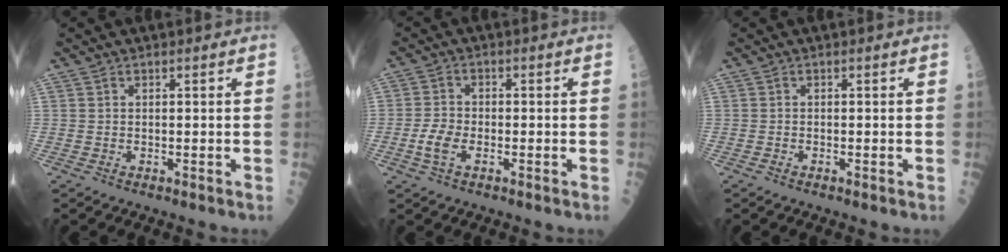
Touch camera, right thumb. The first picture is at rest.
{"total": 4.2, "force": [-1.6, 2.2, 3.2], "torque": [-0.067, 0.010, -0.032]}
{"total": 0.0}